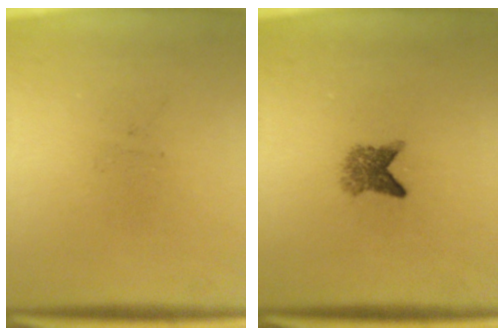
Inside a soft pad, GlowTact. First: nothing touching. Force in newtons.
{"total": 2.7}